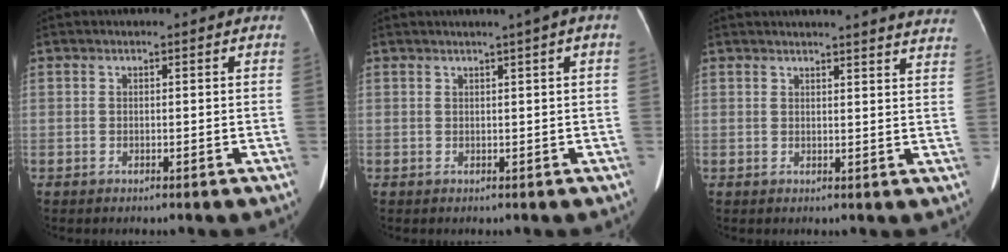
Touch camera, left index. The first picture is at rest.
{"total": 2.6, "force": [1.4, -0.5, 2.2], "torque": [-0.030, 0.009, 0.022]}
{"total": 18.4, "force": [17.5, 0.8, 5.7], "torque": [-0.067, -0.045, 0.188]}